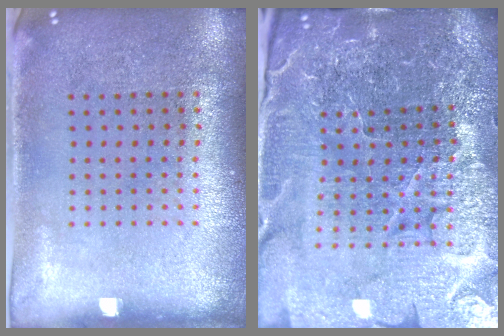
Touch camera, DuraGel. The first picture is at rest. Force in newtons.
{"total": 5.8, "press": 5.3, "slide": 2.4}